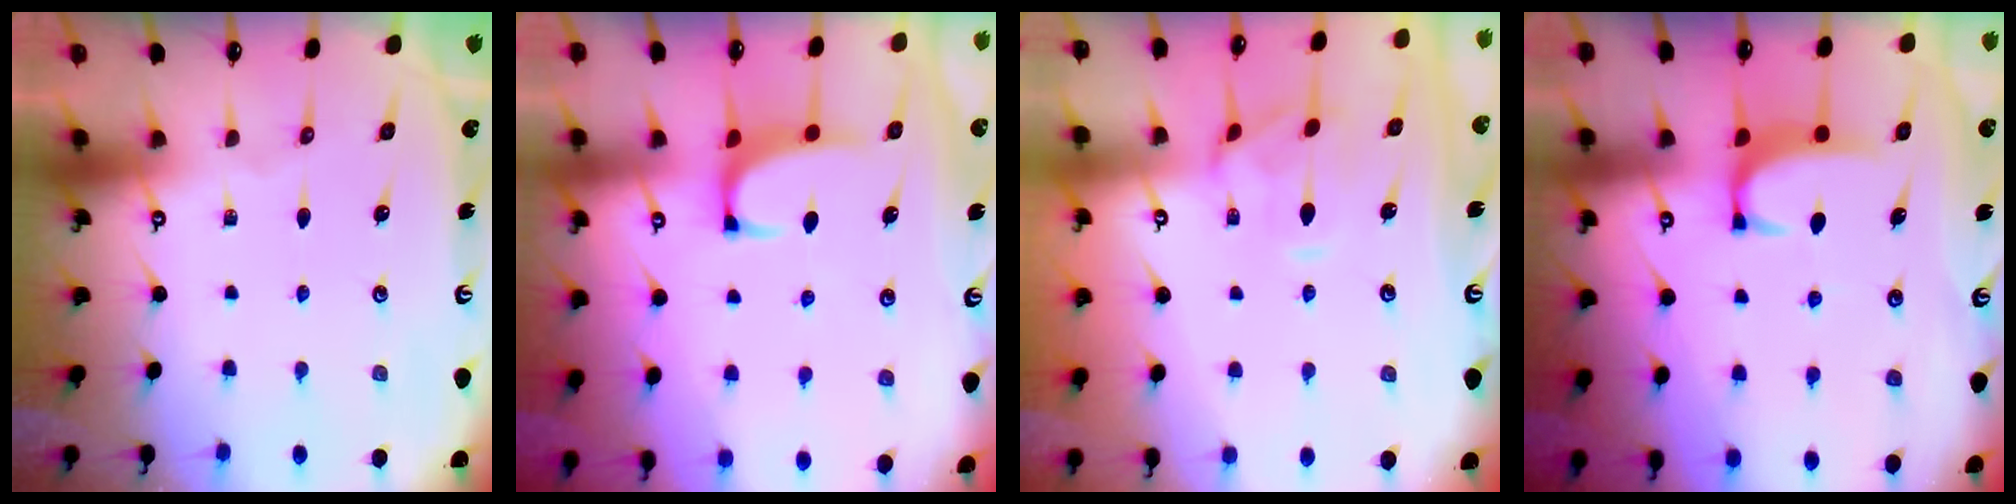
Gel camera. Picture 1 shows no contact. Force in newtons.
{"total": 0.8, "press": 0.4, "slide": 0.7}
{"total": 1.3, "press": 0.9, "slide": 0.9}
{"total": 1.7, "press": 1.6, "slide": 0.5}